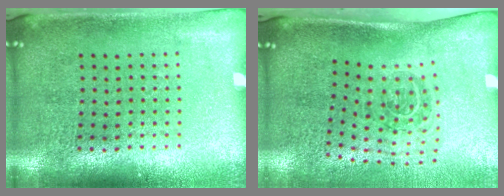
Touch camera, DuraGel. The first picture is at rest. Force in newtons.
{"total": 1.9, "press": 1.2, "slide": 1.5}